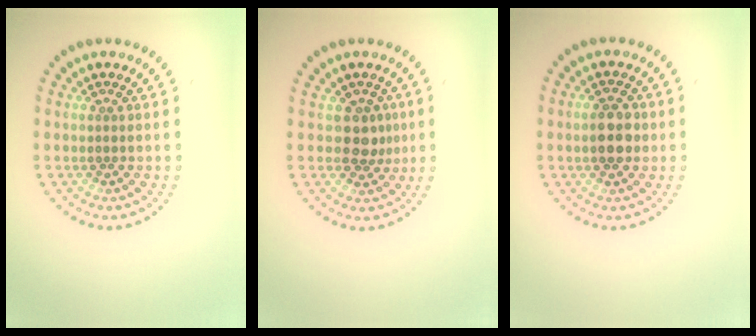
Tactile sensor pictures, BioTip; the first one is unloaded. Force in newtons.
{"total": 2.2, "press": 1.8, "slide": 1.2}
{"total": 3.4, "press": 3.4, "slide": 0.1}